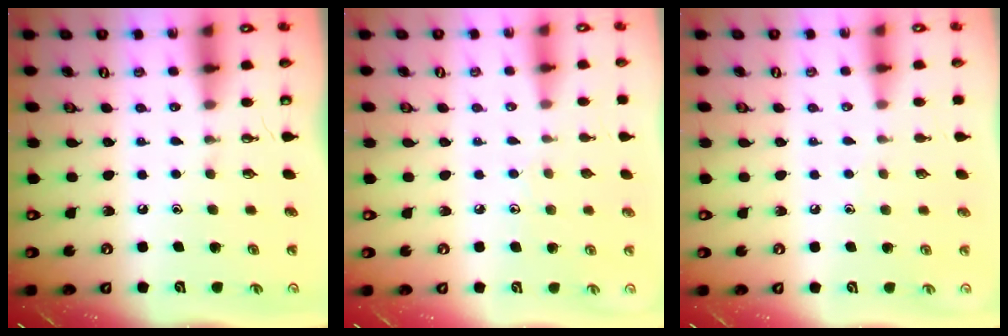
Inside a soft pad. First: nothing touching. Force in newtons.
{"total": 4.2, "press": 4.2, "slide": 0.4}
{"total": 3.8, "press": 3.8, "slide": 0.3}